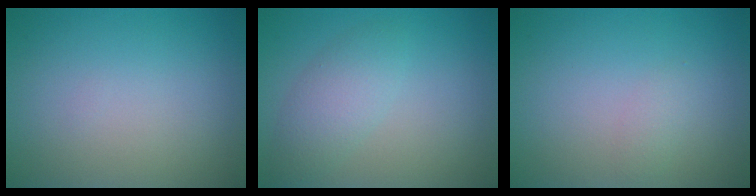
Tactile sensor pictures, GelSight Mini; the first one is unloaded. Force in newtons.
{"total": 2.9, "press": 2.9, "slide": 0.2}
{"total": 0.8, "press": 0.8, "slide": 0.0}